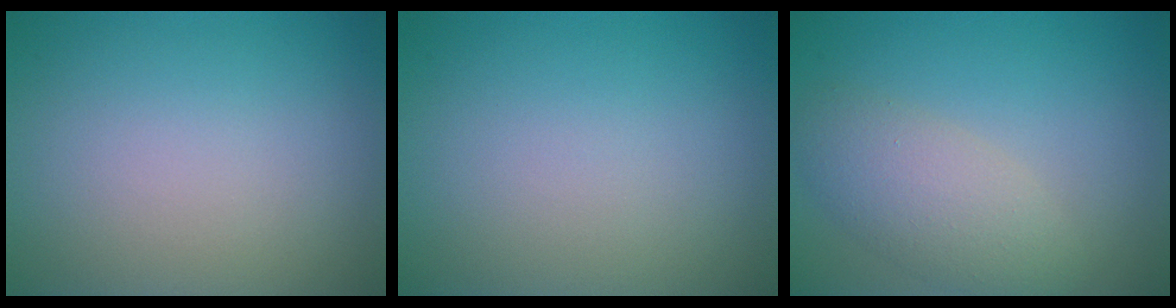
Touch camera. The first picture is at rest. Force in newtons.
{"total": 0.0}
{"total": 4.0, "press": 4.0, "slide": 0.2}